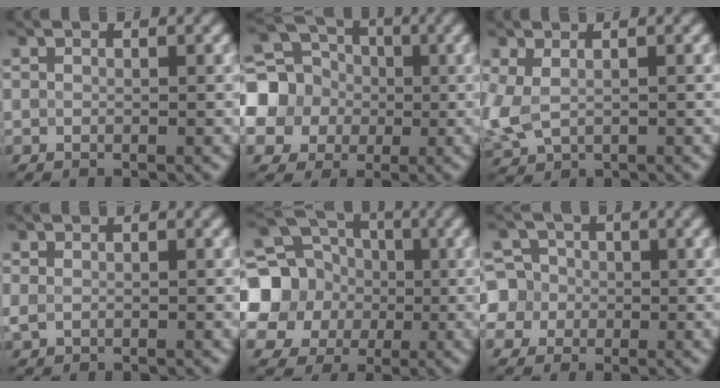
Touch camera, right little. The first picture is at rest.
{"total": 10.3, "force": [-0.4, 9.3, 4.3], "torque": [-0.129, 0.006, -0.043]}
{"total": 3.1, "force": [-0.2, 2.1, 2.3], "torque": [-0.074, -0.007, 0.000]}
{"total": 0.8, "force": [0.1, 0.6, 0.5], "torque": [-0.011, -0.001, 0.002]}
{"total": 13.6, "force": [-0.3, 12.6, 5.2], "torque": [-0.162, 0.001, -0.037]}
{"total": 6.0, "force": [-0.4, 5.9, 1.4], "torque": [-0.027, 0.027, -0.029]}